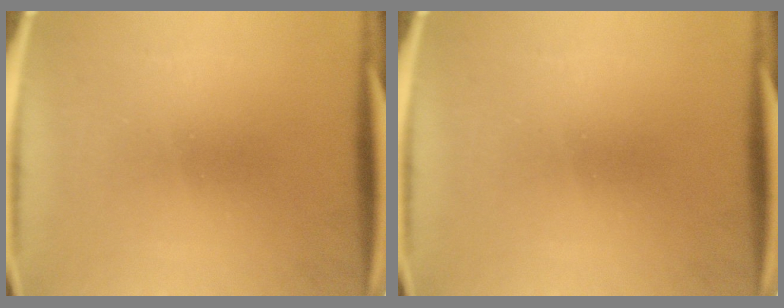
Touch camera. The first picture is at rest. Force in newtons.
{"total": 0.0}